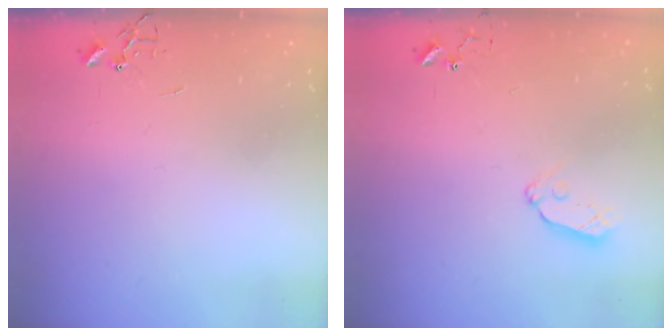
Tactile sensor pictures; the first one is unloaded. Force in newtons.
{"total": 7.3, "press": 7.3, "slide": 0.4}